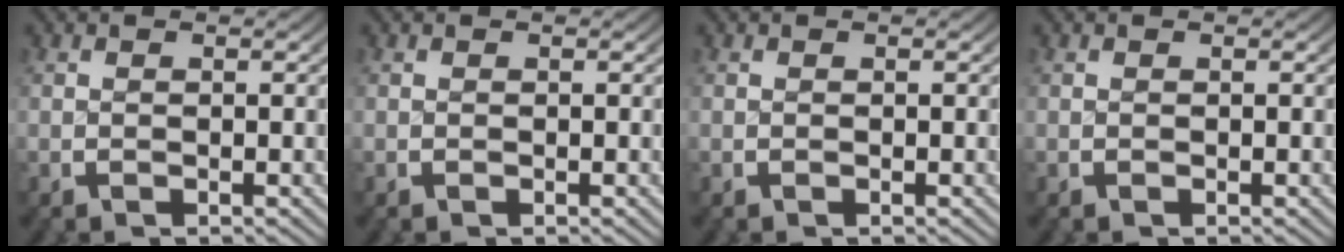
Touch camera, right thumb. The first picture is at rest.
{"total": 0.0}
{"total": 0.0}
{"total": 0.0}